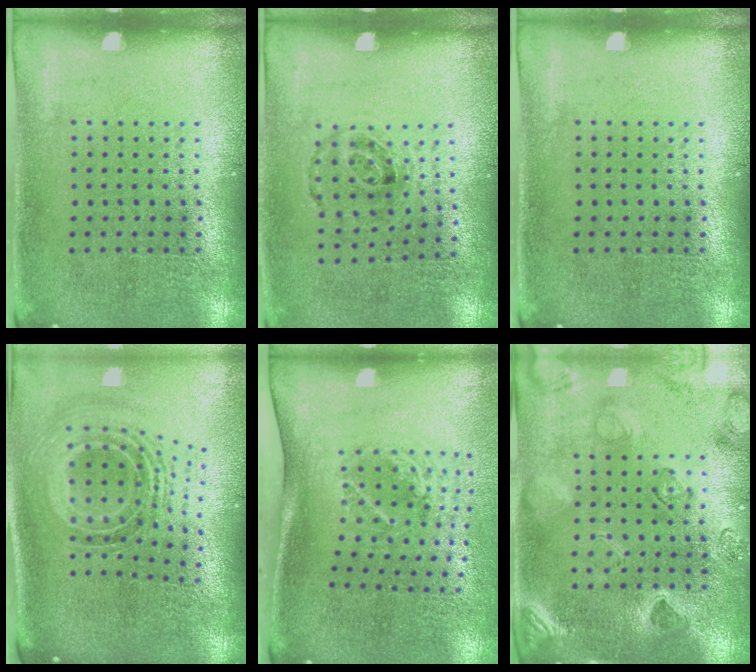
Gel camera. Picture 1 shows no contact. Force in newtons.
{"total": 1.0, "press": 0.6, "slide": 0.8}
{"total": 0.0}
{"total": 1.7, "press": 1.3, "slide": 1.0}
{"total": 2.0, "press": 1.3, "slide": 1.5}
{"total": 2.4, "press": 2.3, "slide": 0.6}